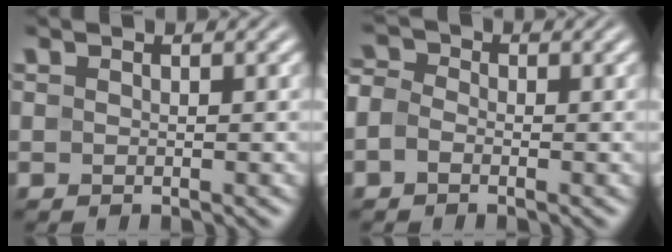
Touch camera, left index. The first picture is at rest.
{"total": 1.9, "force": [-0.7, 1.5, 1.1], "torque": [-0.022, 0.007, -0.024]}